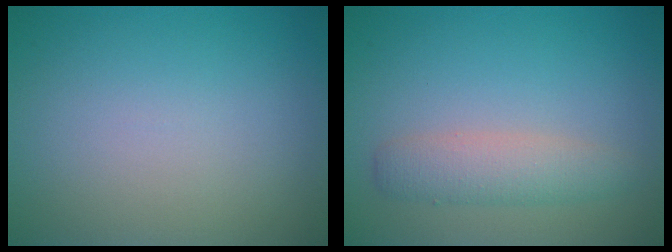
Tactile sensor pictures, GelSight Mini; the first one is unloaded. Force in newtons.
{"total": 2.9, "press": 2.9, "slide": 0.1}